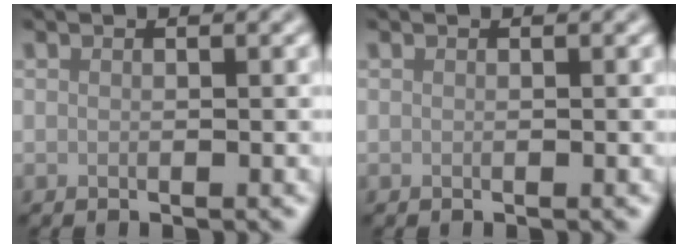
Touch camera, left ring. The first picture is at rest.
{"total": 0.0}